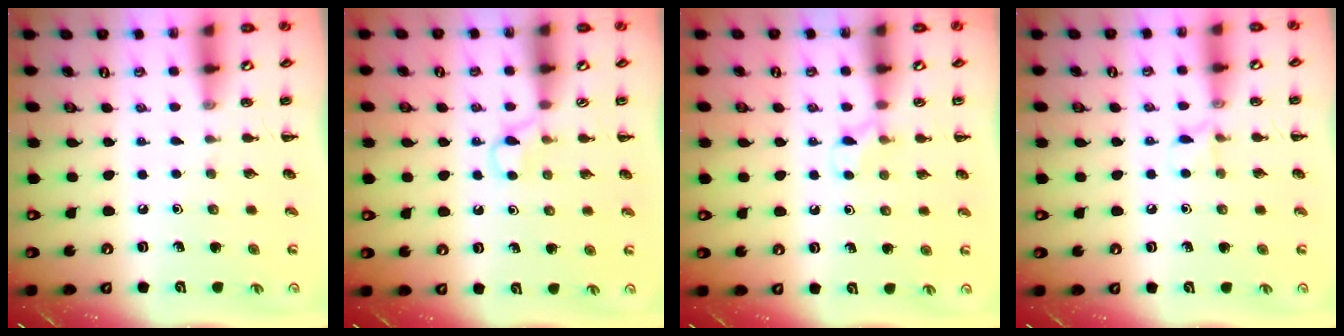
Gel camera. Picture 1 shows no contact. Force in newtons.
{"total": 2.8, "press": 2.6, "slide": 1.0}
{"total": 5.3, "press": 5.0, "slide": 1.8}
{"total": 4.6, "press": 4.4, "slide": 1.4}